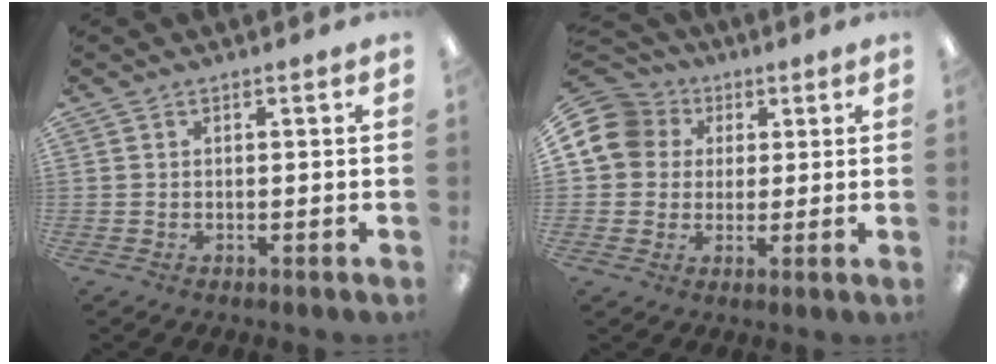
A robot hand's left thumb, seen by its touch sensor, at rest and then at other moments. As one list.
[{"total": 11.1, "force": [3.0, 10.0, 3.7], "torque": [-0.086, 0.000, 0.060]}]